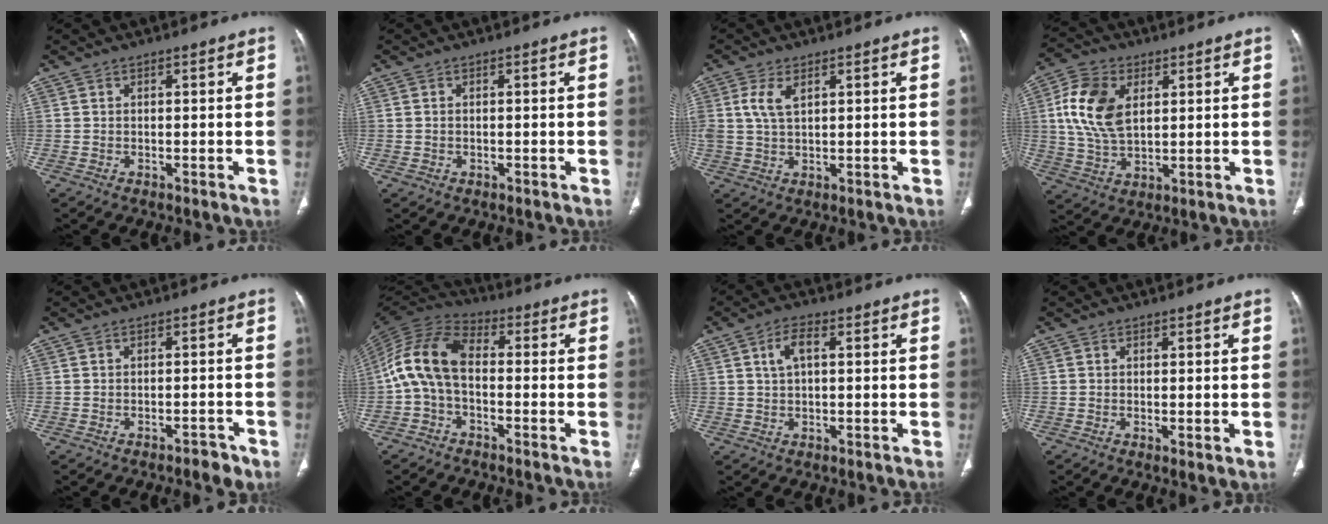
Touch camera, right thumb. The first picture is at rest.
{"total": 0.5, "force": [-0.1, 0.4, 0.3], "torque": [-0.011, 0.001, 0.002]}
{"total": 4.8, "force": [1.8, 2.3, 3.8], "torque": [-0.088, 0.002, 0.039]}
{"total": 12.5, "force": [3.1, 7.7, 9.3], "torque": [-0.180, -0.003, 0.058]}
{"total": 2.6, "force": [-2.0, 1.0, 1.3], "torque": [-0.013, 0.012, -0.024]}
{"total": 11.3, "force": [-1.2, 6.8, 9.0], "torque": [-0.179, 0.034, -0.036]}
{"total": 4.2, "force": [1.2, 2.0, 3.4], "torque": [-0.070, 0.010, 0.022]}
{"total": 1.3, "force": [-0.1, 0.2, 1.3], "torque": [-0.029, -0.009, -0.001]}